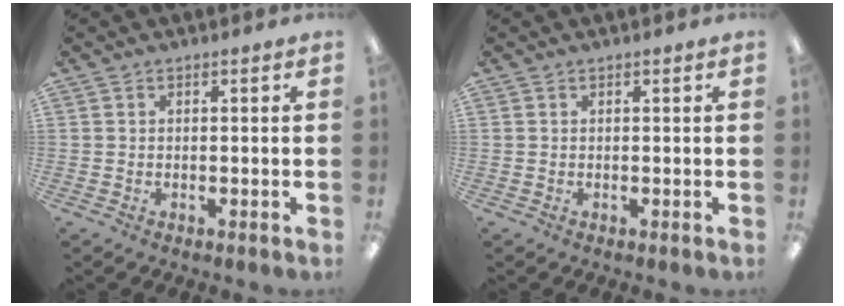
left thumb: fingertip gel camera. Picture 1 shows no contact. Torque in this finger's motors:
{"motor_torque": [0.01, 0.00, 0.02, -0.02, 0.00]}